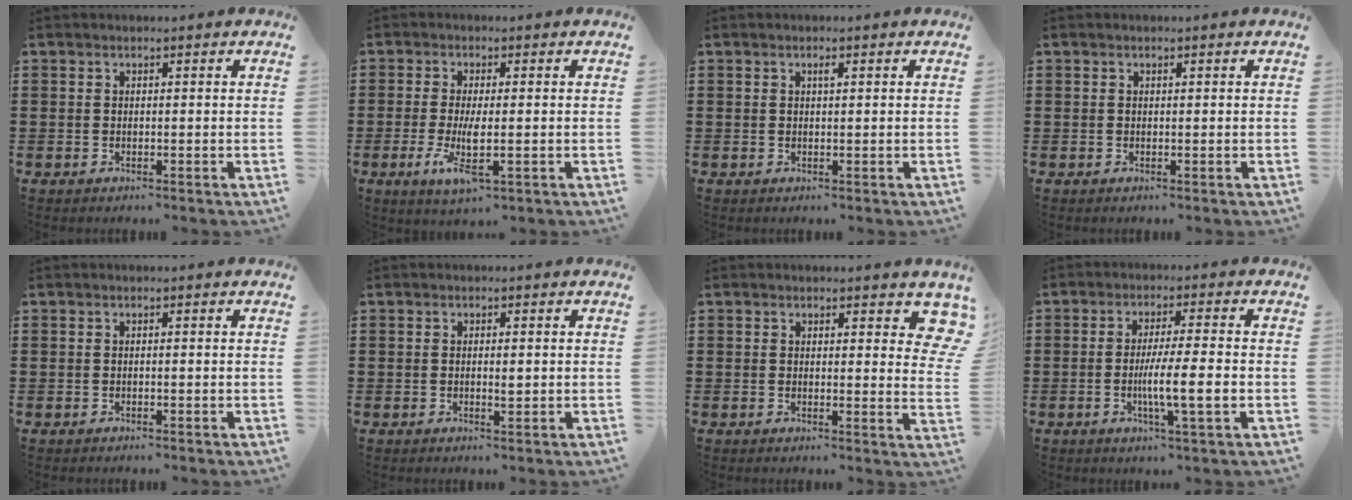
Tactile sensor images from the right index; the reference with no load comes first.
{"total": 5.7, "force": [-1.4, 1.4, 5.3], "torque": [-0.117, -0.018, -0.029]}
{"total": 0.7, "force": [0.3, 0.1, 0.7], "torque": [-0.014, 0.002, 0.006]}
{"total": 0.0}
{"total": 0.0}
{"total": 1.4, "force": [0.0, 0.3, 1.4], "torque": [-0.026, -0.001, 0.000]}
{"total": 3.5, "force": [2.6, 1.4, 2.0], "torque": [-0.016, -0.007, 0.041]}
{"total": 7.1, "force": [-1.4, 0.2, 6.9], "torque": [-0.117, -0.010, -0.026]}